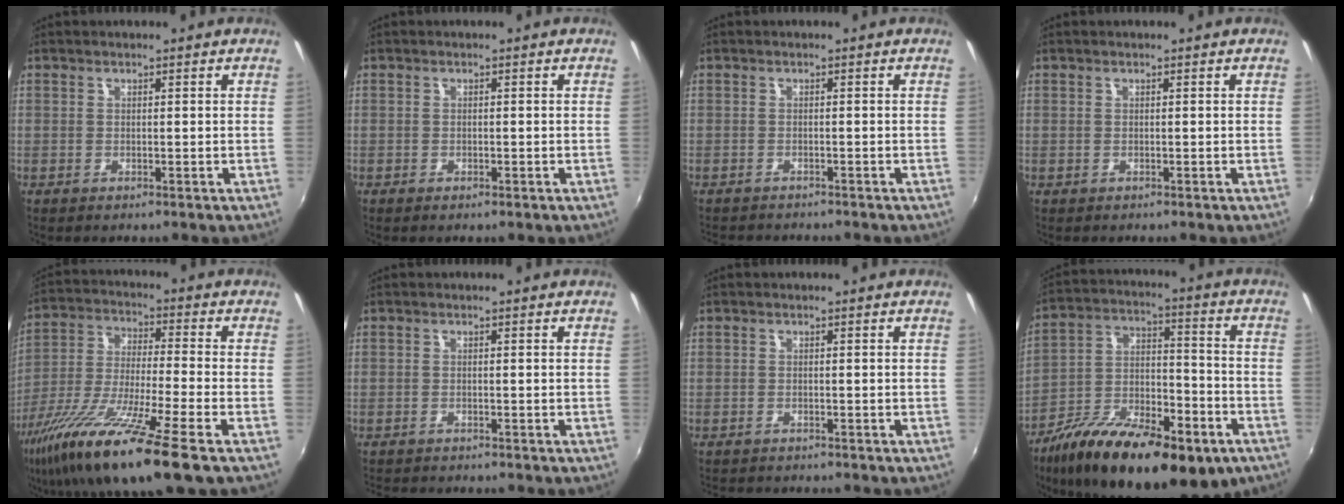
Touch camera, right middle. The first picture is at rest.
{"total": 0.8, "force": [-0.6, 0.4, 0.5], "torque": [-0.009, -0.004, -0.011]}
{"total": 3.4, "force": [-3.2, 0.6, 0.9], "torque": [-0.028, -0.015, -0.050]}
{"total": 0.0}
{"total": 19.7, "force": [-11.9, 1.5, 15.6], "torque": [-0.310, -0.052, -0.220]}
{"total": 2.9, "force": [-2.8, 0.4, 0.8], "torque": [-0.026, -0.015, -0.045]}
{"total": 2.6, "force": [-2.5, 0.4, 0.7], "torque": [-0.022, -0.014, -0.039]}
{"total": 26.3, "force": [-15.5, 10.7, 18.3], "torque": [-0.322, -0.022, -0.237]}